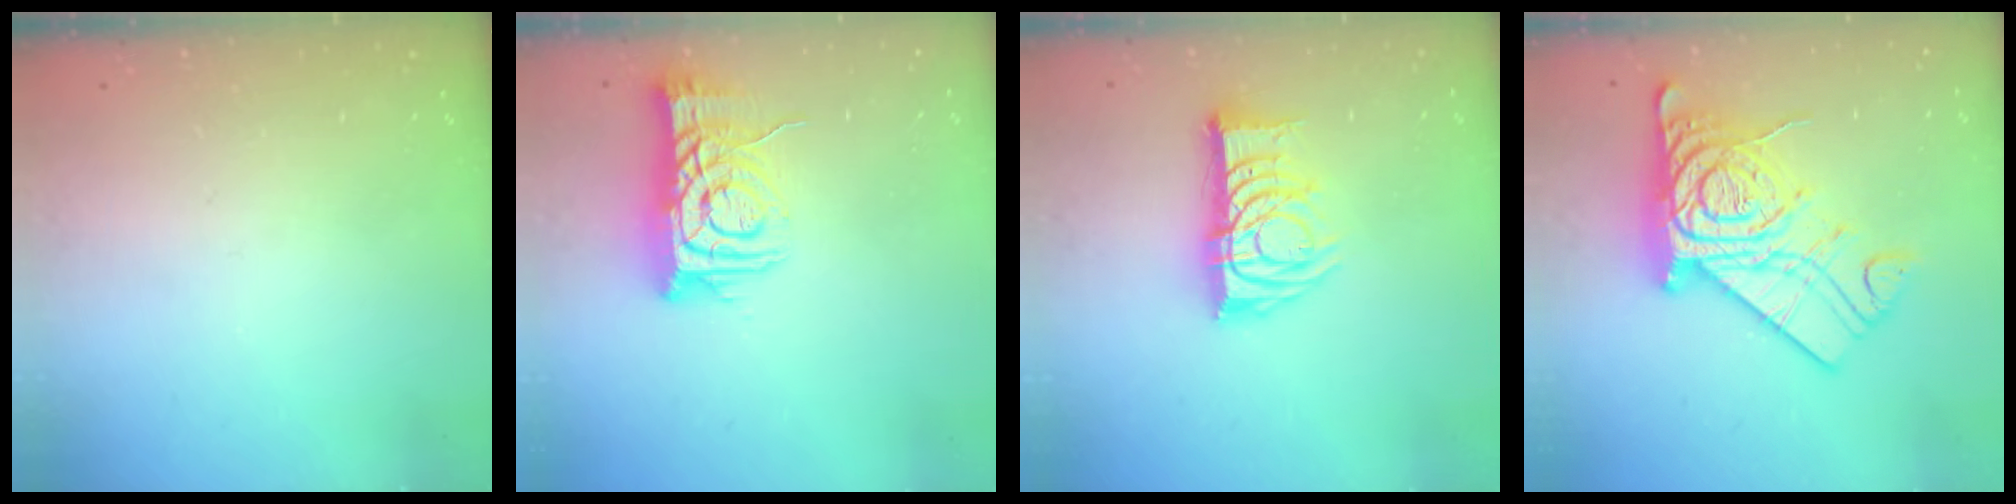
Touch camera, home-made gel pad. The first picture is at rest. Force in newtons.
{"total": 9.5, "press": 9.5, "slide": 0.9}
{"total": 14.2, "press": 14.2, "slide": 0.3}
{"total": 23.2, "press": 23.1, "slide": 2.3}